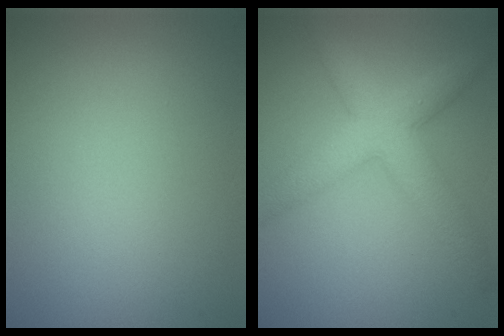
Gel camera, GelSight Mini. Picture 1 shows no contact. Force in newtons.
{"total": 5.8, "press": 5.8, "slide": 0.2}